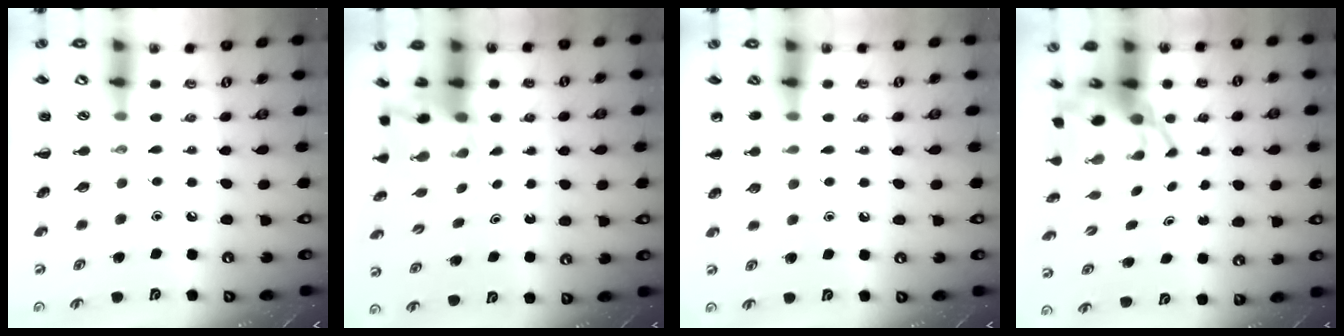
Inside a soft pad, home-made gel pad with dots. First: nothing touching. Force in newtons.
{"total": 5.1, "press": 5.1, "slide": 0.5}
{"total": 5.0, "press": 4.7, "slide": 1.6}
{"total": 7.7, "press": 7.3, "slide": 2.2}